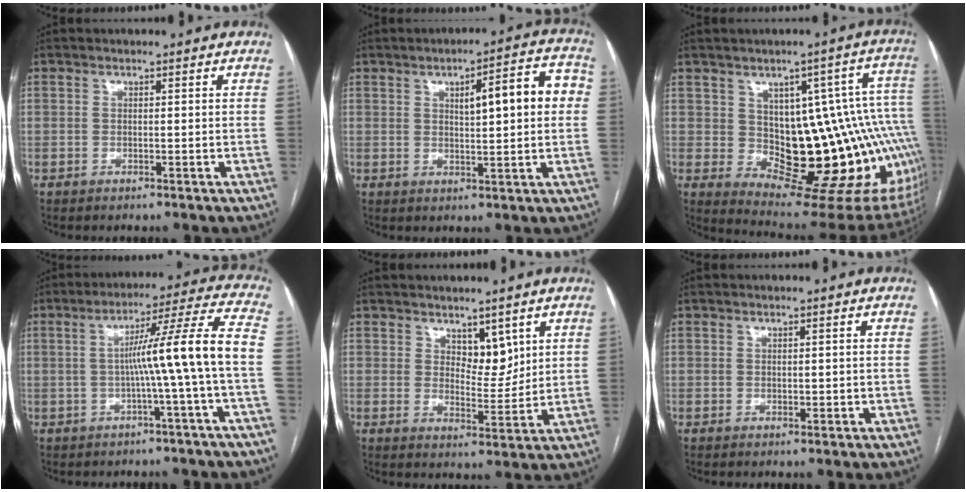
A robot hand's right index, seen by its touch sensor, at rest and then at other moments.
{"total": 9.9, "force": [1.8, 2.0, 9.5], "torque": [-0.127, 0.027, 0.024]}
{"total": 19.9, "force": [-0.4, 6.6, 18.7], "torque": [-0.159, 0.027, 0.015]}
{"total": 11.3, "force": [-1.6, -2.3, 11.0], "torque": [-0.158, 0.022, -0.022]}
{"total": 5.0, "force": [2.8, 2.6, 3.2], "torque": [-0.044, -0.006, 0.051]}
{"total": 1.2, "force": [0.0, 1.0, 0.6], "torque": [-0.009, 0.004, 0.002]}